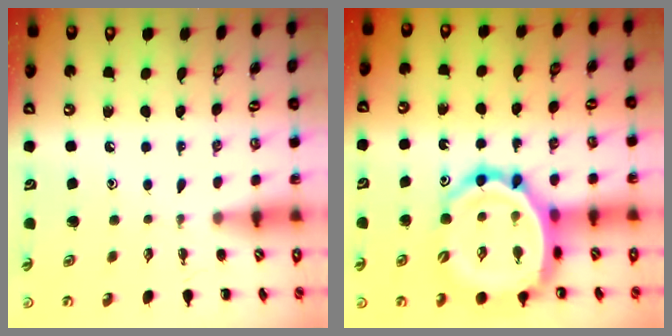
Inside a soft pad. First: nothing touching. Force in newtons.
{"total": 15.3, "press": 14.8, "slide": 4.2}